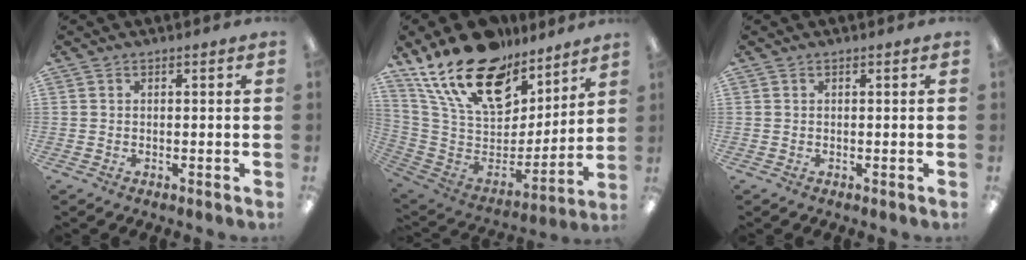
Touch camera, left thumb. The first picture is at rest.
{"total": 23.6, "force": [16.6, 11.9, 11.8], "torque": [-0.215, -0.108, 0.304]}
{"total": 0.0}